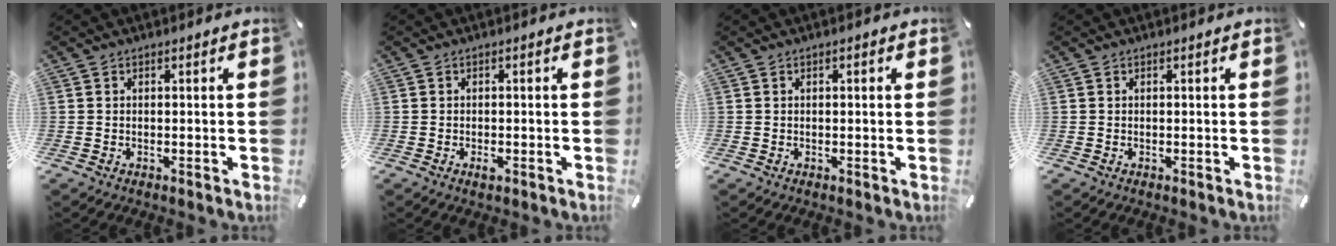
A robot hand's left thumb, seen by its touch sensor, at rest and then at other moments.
{"total": 1.3, "force": [-0.6, 0.6, 1.0], "torque": [-0.021, -0.002, -0.010]}
{"total": 0.7, "force": [0.1, 0.3, 0.6], "torque": [-0.010, 0.003, 0.000]}
{"total": 0.0}